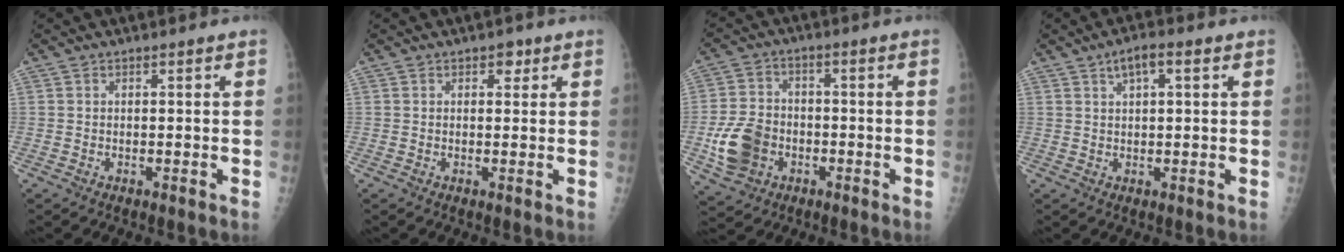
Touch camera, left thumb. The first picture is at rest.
{"total": 1.9, "force": [1.0, 1.3, 1.0], "torque": [0.001, -0.002, 0.009]}
{"total": 10.0, "force": [-3.0, 7.8, 5.5], "torque": [-0.096, 0.014, -0.055]}
{"total": 4.2, "force": [2.0, 1.5, 3.4], "torque": [-0.050, 0.006, 0.032]}